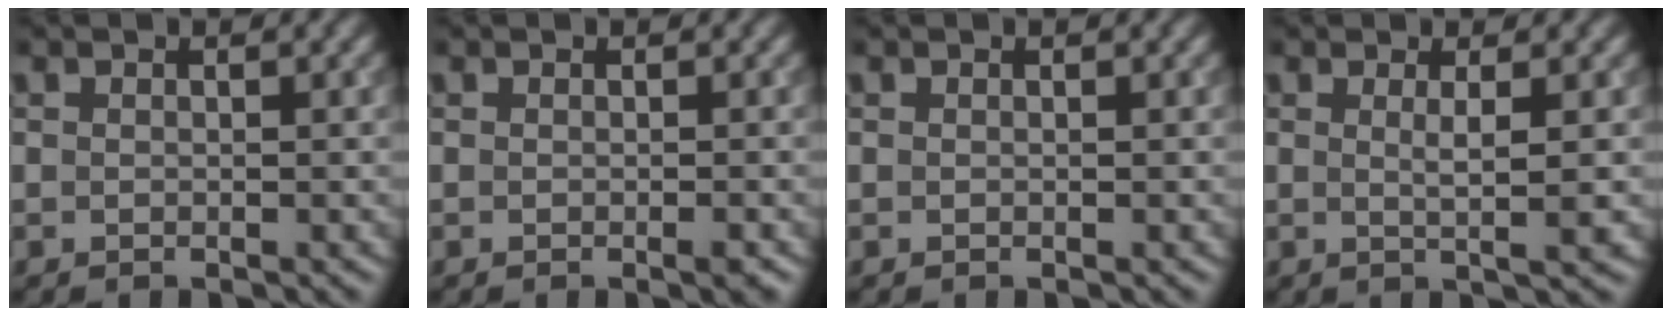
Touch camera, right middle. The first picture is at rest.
{"total": 0.9, "force": [-0.3, 0.1, 0.9], "torque": [-0.010, -0.001, -0.006]}
{"total": 0.0}
{"total": 2.1, "force": [0.4, 0.4, 2.1], "torque": [-0.034, -0.003, 0.002]}